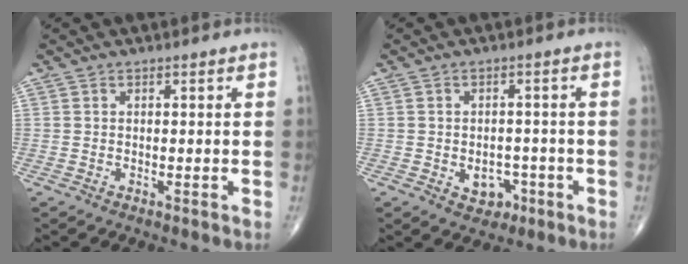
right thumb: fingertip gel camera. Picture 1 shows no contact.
{"total": 4.5, "force": [-1.7, 3.5, 2.4], "torque": [-0.007, 0.012, -0.017]}